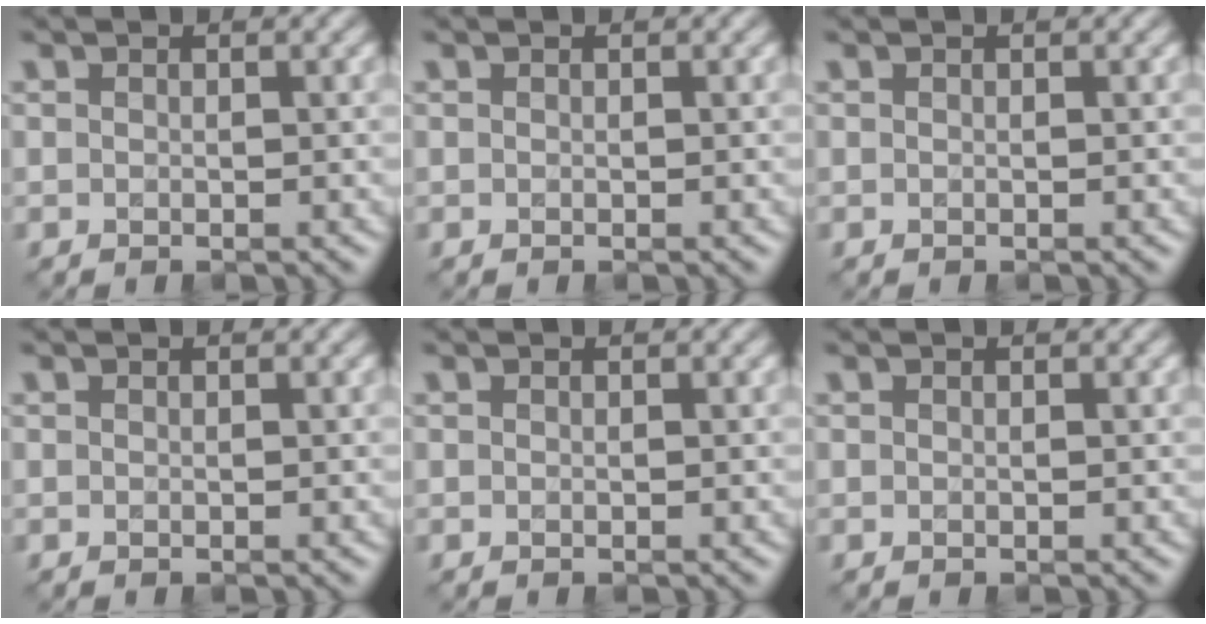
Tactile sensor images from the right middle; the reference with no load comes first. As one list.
[{"total": 0.0}, {"total": 0.0}, {"total": 0.0}, {"total": 0.0}, {"total": 0.0}]